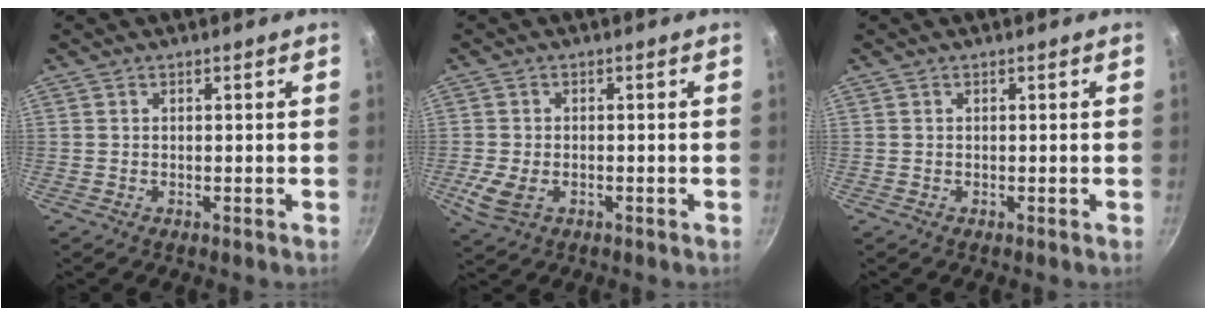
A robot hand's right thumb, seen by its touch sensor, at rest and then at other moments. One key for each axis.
{"total": 5.2, "fx": -1.6, "fy": 3.2, "fz": 3.7, "tx": -0.081, "ty": -0.004, "tz": -0.027}
{"total": 0.0}